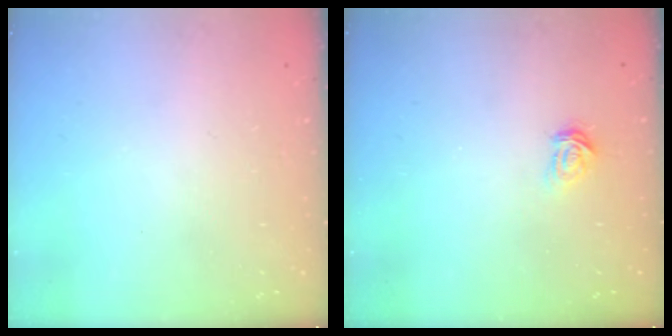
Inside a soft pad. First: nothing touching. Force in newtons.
{"total": 3.0, "press": 3.0, "slide": 0.3}